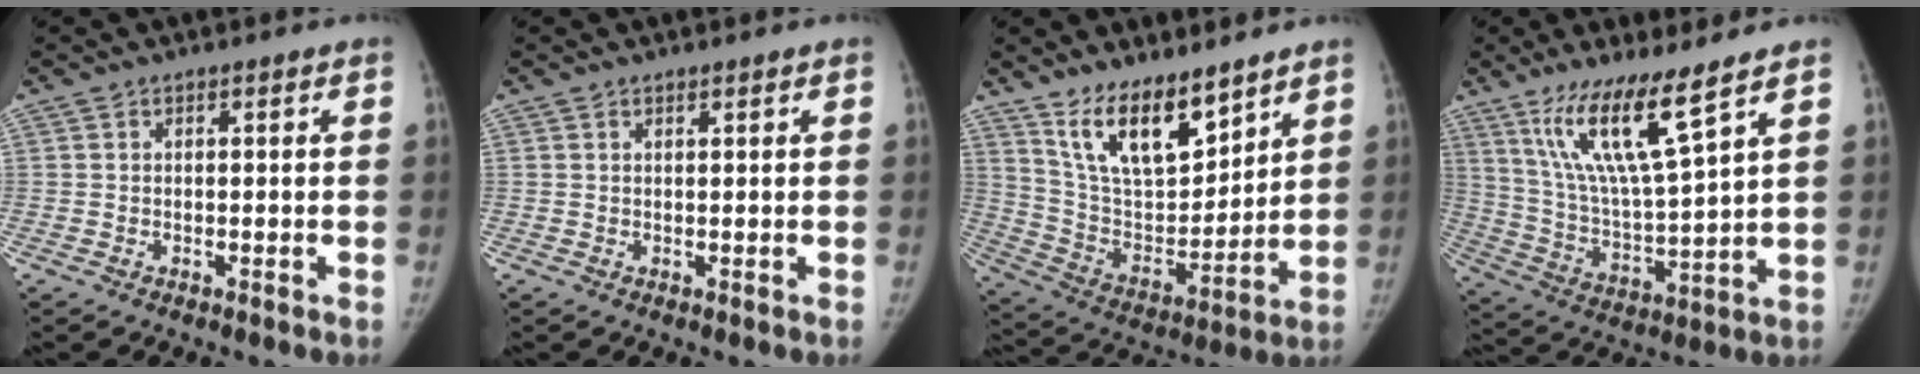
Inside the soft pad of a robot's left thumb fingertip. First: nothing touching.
{"total": 0.6, "force": [0.5, 0.0, 0.3], "torque": [-0.007, -0.003, 0.010]}
{"total": 15.4, "force": [11.1, 5.9, 8.9], "torque": [-0.115, -0.074, 0.216]}
{"total": 14.7, "force": [9.3, 1.5, 11.2], "torque": [-0.208, -0.060, 0.191]}